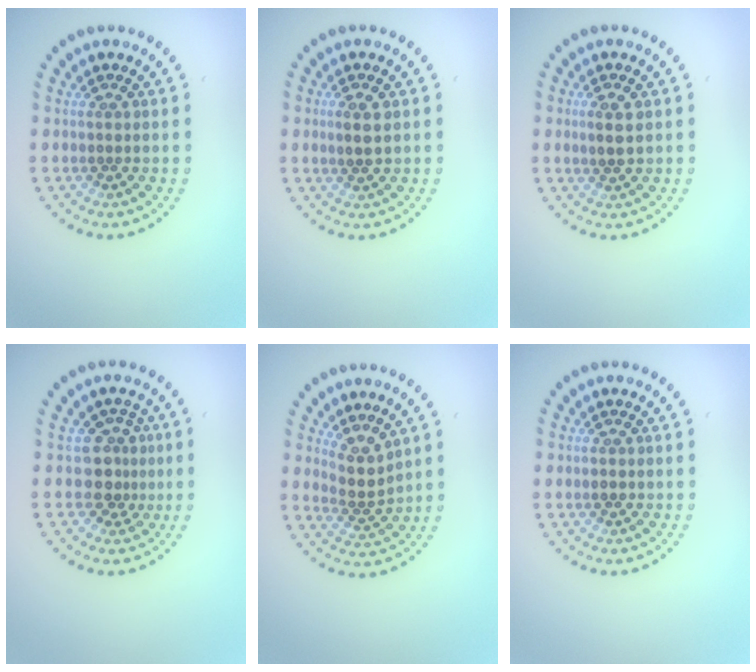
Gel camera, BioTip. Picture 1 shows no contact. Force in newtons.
{"total": 1.9, "press": 1.8, "slide": 0.5}
{"total": 1.9, "press": 1.8, "slide": 0.5}
{"total": 2.6, "press": 1.9, "slide": 1.8}
{"total": 2.7, "press": 2.0, "slide": 1.8}
{"total": 0.9, "press": 0.9, "slide": 0.1}